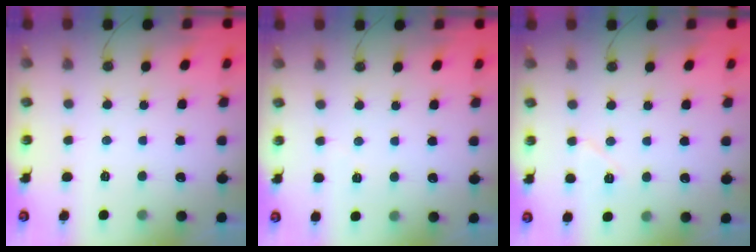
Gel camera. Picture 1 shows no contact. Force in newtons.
{"total": 2.2, "press": 2.2, "slide": 0.7}
{"total": 5.5, "press": 5.3, "slide": 1.5}